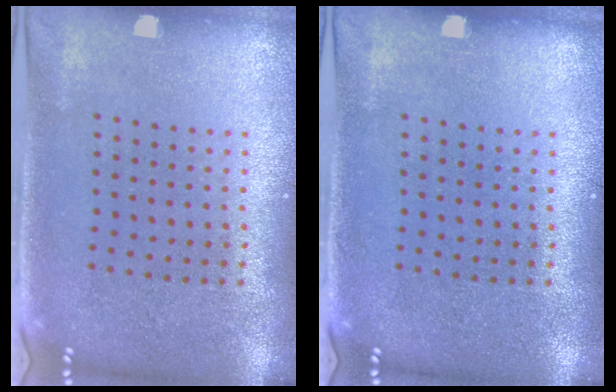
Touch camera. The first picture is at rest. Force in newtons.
{"total": 0.0}